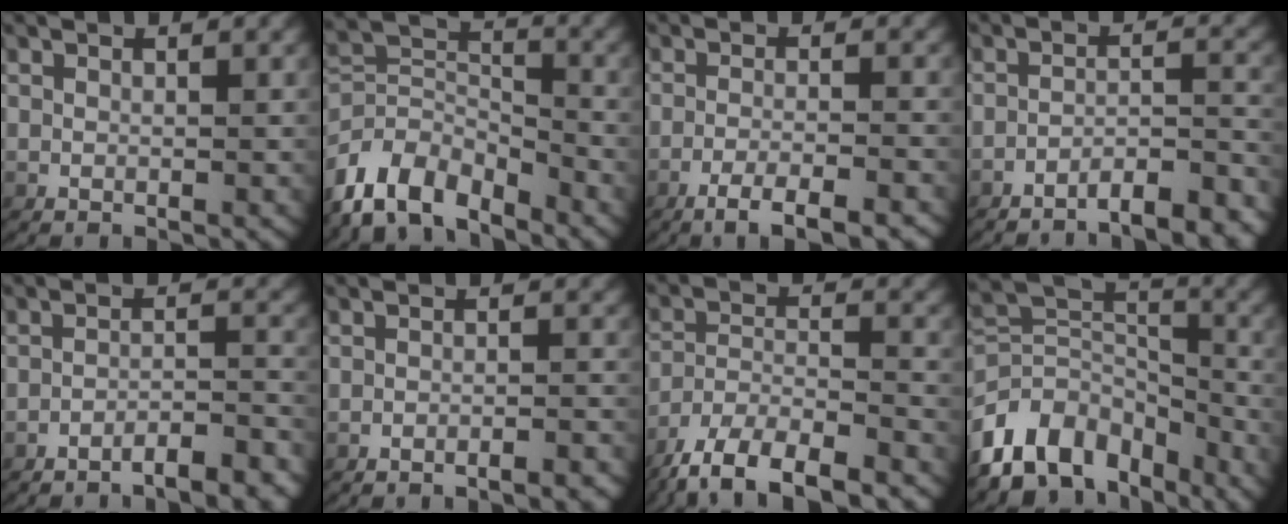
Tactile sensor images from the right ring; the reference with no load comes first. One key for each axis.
{"total": 10.2, "fx": -5.6, "fy": 7.4, "fz": 4.2, "tx": -0.087, "ty": -0.044, "tz": -0.089}
{"total": 5.3, "fx": -3.9, "fy": 1.3, "fz": 3.3, "tx": -0.052, "ty": -0.009, "tz": -0.061}
{"total": 5.7, "fx": -5.3, "fy": 1.0, "fz": 1.9, "tx": -0.028, "ty": -0.015, "tz": -0.080}
{"total": 4.8, "fx": -4.4, "fy": 0.8, "fz": 1.6, "tx": -0.024, "ty": -0.010, "tz": -0.070}
{"total": 2.0, "fx": -1.9, "fy": 0.3, "fz": 0.6, "tx": -0.007, "ty": 0.000, "tz": -0.036}
{"total": 9.6, "fx": -7.0, "fy": 4.6, "fz": 4.6, "tx": -0.084, "ty": -0.025, "tz": -0.108}
{"total": 11.1, "fx": -3.5, "fy": 8.3, "fz": 6.4, "tx": -0.122, "ty": -0.043, "tz": -0.049}